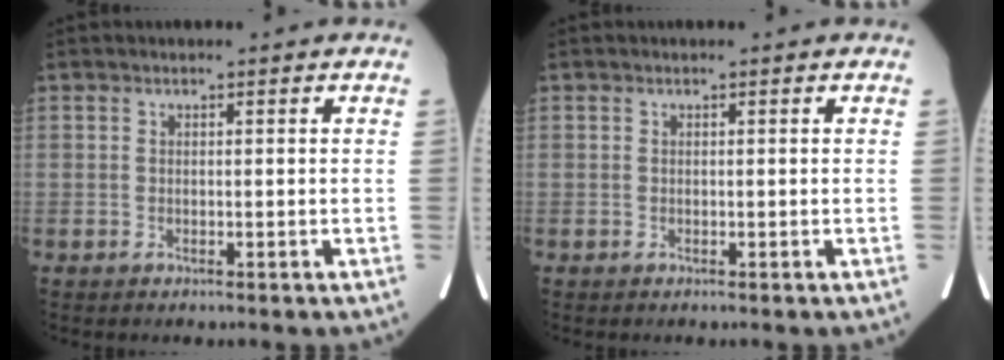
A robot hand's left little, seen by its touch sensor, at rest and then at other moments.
{"total": 0.0}